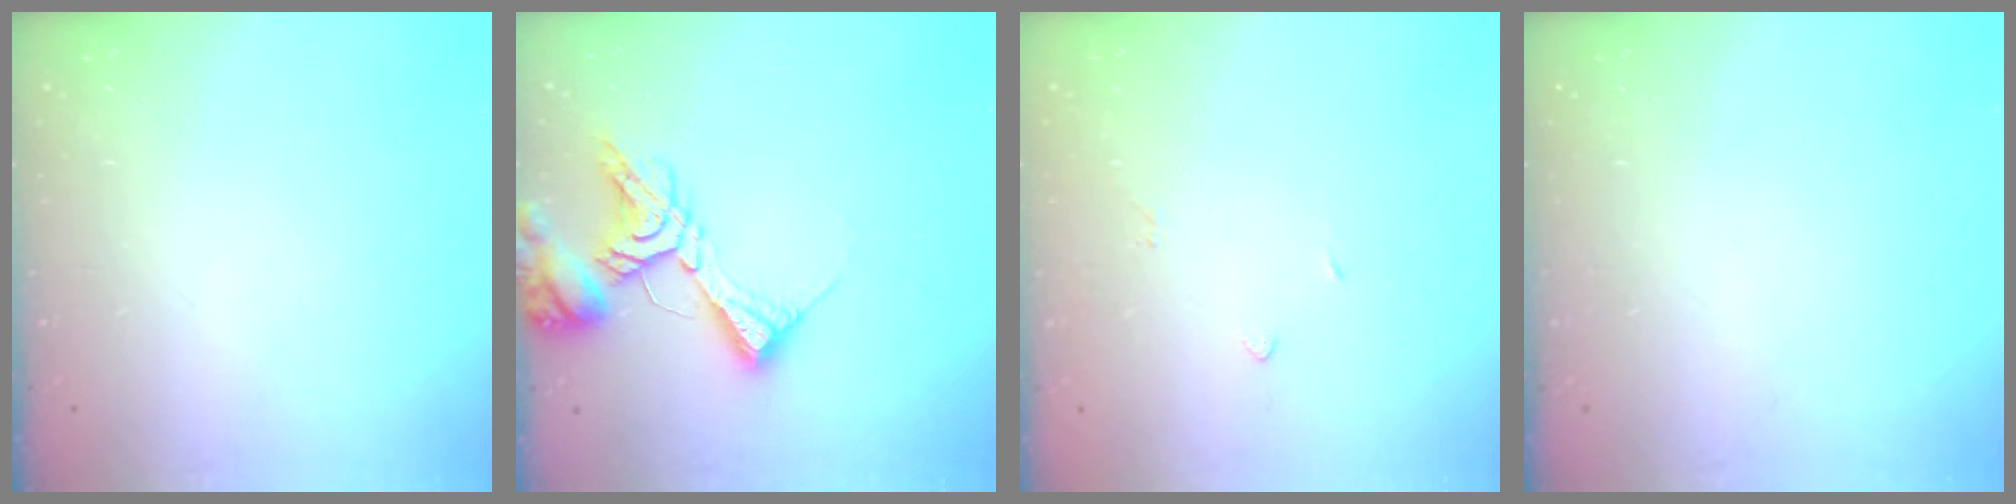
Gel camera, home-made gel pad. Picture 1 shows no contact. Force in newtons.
{"total": 12.4, "press": 12.3, "slide": 1.5}
{"total": 1.9, "press": 1.8, "slide": 0.6}
{"total": 0.0}